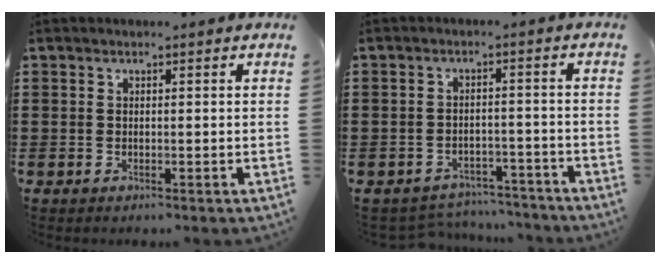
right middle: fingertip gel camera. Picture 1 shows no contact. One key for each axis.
{"total": 3.5, "fx": -3.5, "fy": 0.6, "fz": 0.0, "tx": -0.007, "ty": 0.001, "tz": -0.073}